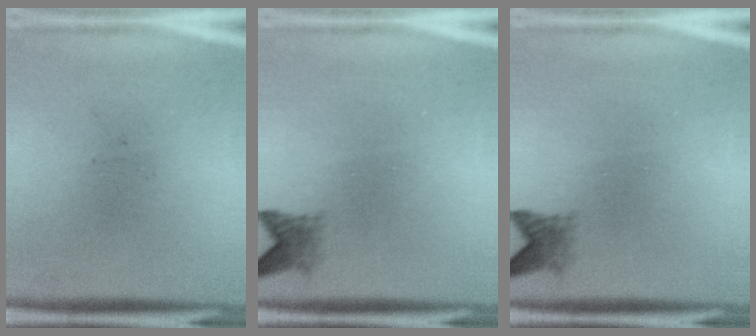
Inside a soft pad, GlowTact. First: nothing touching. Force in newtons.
{"total": 2.2}
{"total": 2.2}